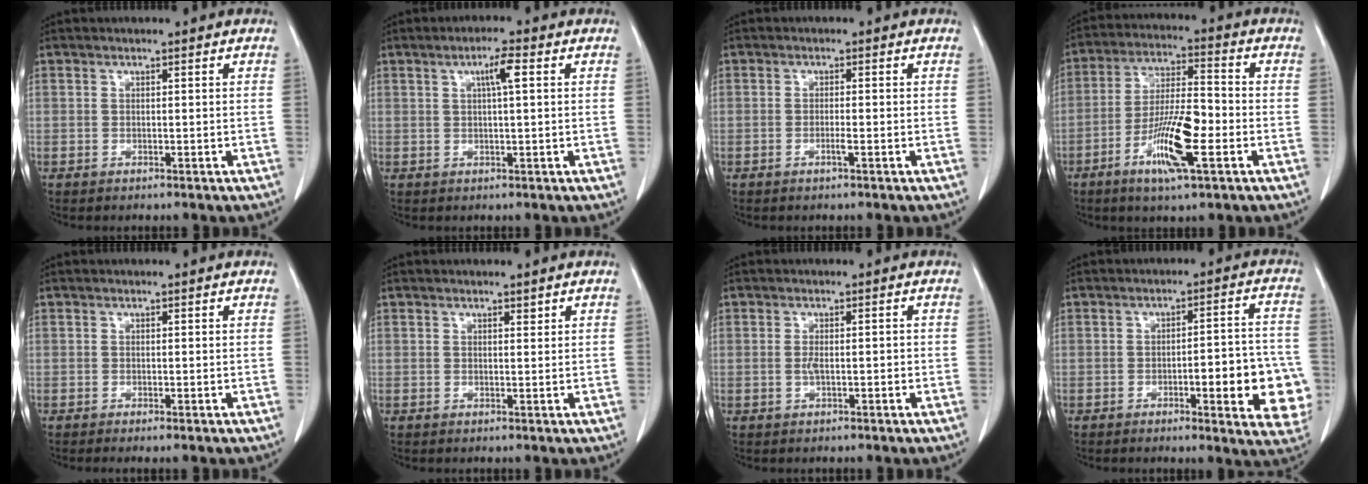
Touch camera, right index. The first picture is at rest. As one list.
[{"total": 3.4, "force": [1.1, 0.3, 3.2], "torque": [-0.056, 0.005, 0.017]}, {"total": 1.3, "force": [-0.6, -0.1, 1.1], "torque": [-0.023, 0.001, -0.010]}, {"total": 11.9, "force": [-4.5, 1.7, 10.8], "torque": [-0.205, -0.008, -0.081]}, {"total": 0.6, "force": [-0.3, -0.1, 0.5], "torque": [-0.012, -0.003, -0.006]}, {"total": 0.6, "force": [0.5, 0.2, 0.3], "torque": [-0.008, -0.006, 0.007]}, {"total": 2.0, "force": [-0.3, 0.6, 1.9], "torque": [-0.036, 0.002, -0.001]}, {"total": 12.1, "force": [-3.4, 2.7, 11.3], "torque": [-0.113, 0.016, -0.038]}]